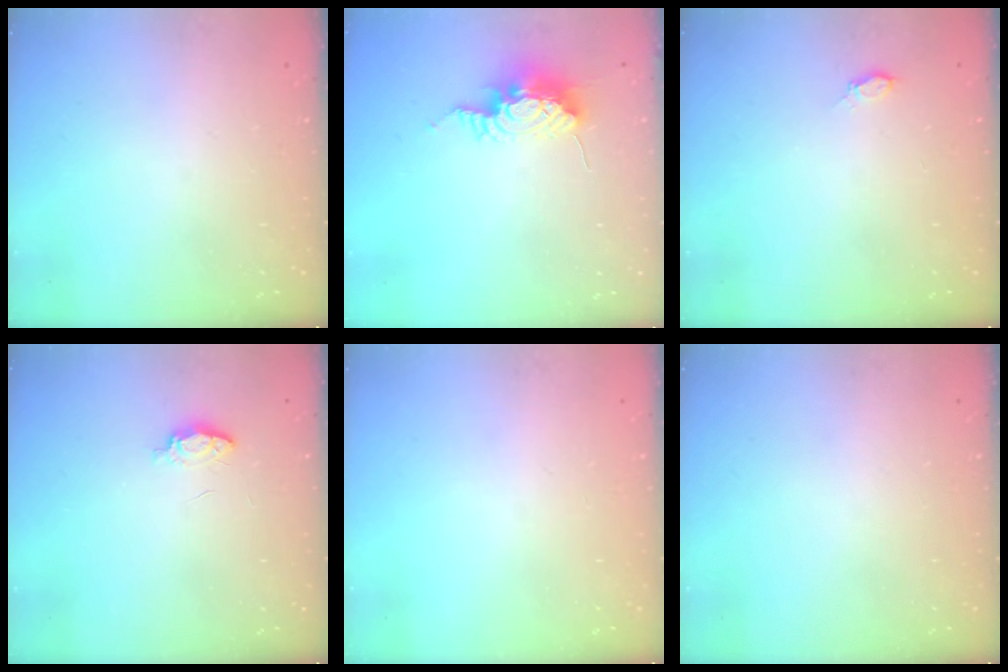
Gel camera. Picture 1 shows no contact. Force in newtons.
{"total": 9.0, "press": 9.0, "slide": 0.8}
{"total": 3.1, "press": 2.7, "slide": 1.5}
{"total": 3.7, "press": 3.6, "slide": 0.6}
{"total": 0.0}
{"total": 0.0}